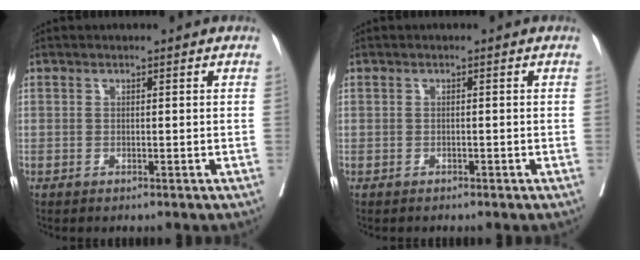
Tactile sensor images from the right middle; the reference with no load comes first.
{"total": 0.8, "force": [-0.5, 0.7, -0.1], "torque": [-0.010, 0.003, -0.010]}